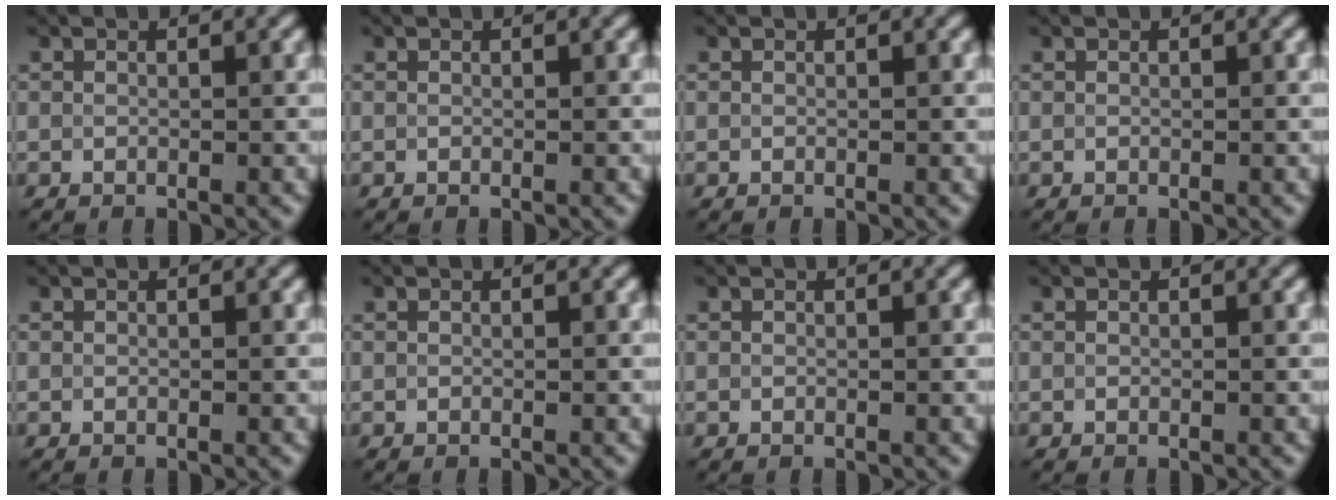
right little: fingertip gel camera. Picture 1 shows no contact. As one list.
[{"total": 0.0}, {"total": 0.0}, {"total": 0.0}, {"total": 0.0}, {"total": 0.0}, {"total": 0.0}, {"total": 0.0}]